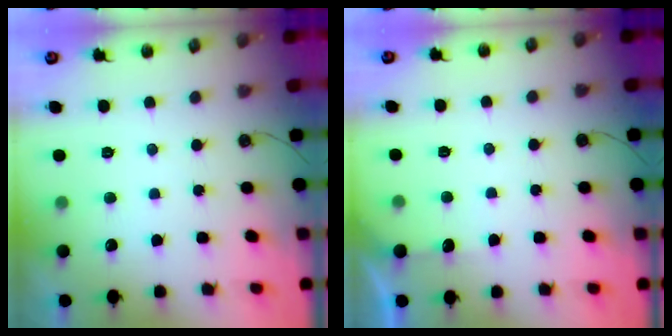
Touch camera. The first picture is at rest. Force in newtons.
{"total": 2.9, "press": 2.8, "slide": 0.4}